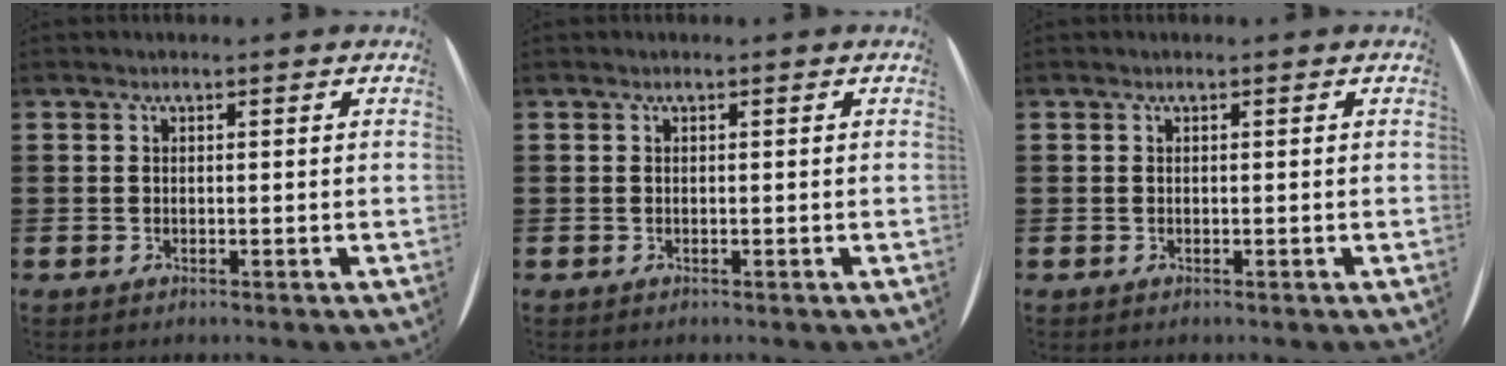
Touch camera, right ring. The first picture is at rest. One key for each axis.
{"total": 0.0}
{"total": 0.0}